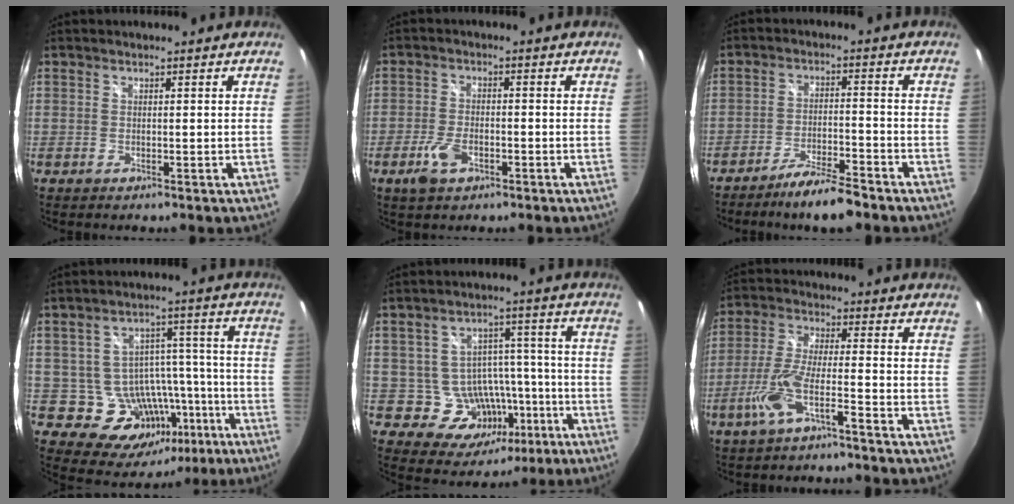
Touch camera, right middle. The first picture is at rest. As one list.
[{"total": 5.6, "force": [-2.8, 2.9, 3.9], "torque": [-0.092, -0.005, -0.052]}, {"total": 7.9, "force": [-6.6, 0.7, 4.2], "torque": [-0.090, -0.001, -0.109]}, {"total": 12.7, "force": [-5.4, 10.0, 5.7], "torque": [-0.090, 0.040, -0.043]}, {"total": 10.6, "force": [-4.0, 8.7, 4.6], "torque": [-0.083, 0.034, -0.032]}, {"total": 8.3, "force": [-4.8, 1.1, 6.7], "torque": [-0.151, -0.002, -0.091]}]